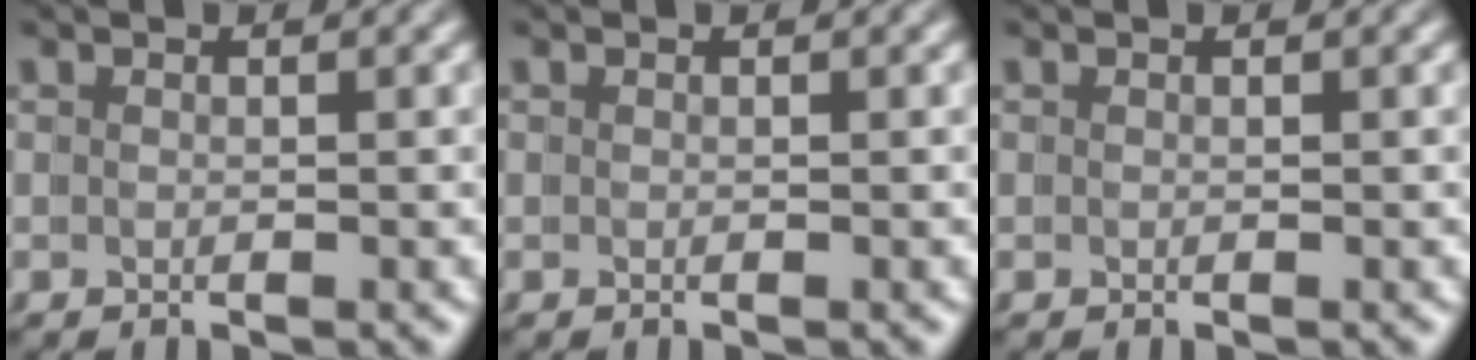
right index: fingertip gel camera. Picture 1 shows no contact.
{"total": 0.0}
{"total": 0.0}